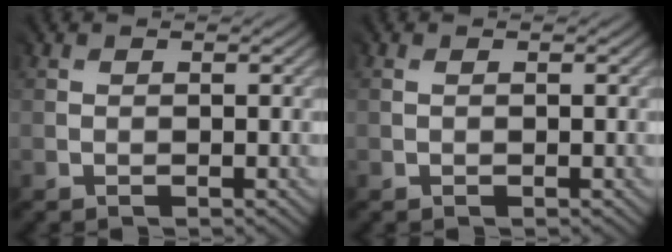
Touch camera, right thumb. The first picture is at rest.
{"total": 0.0}